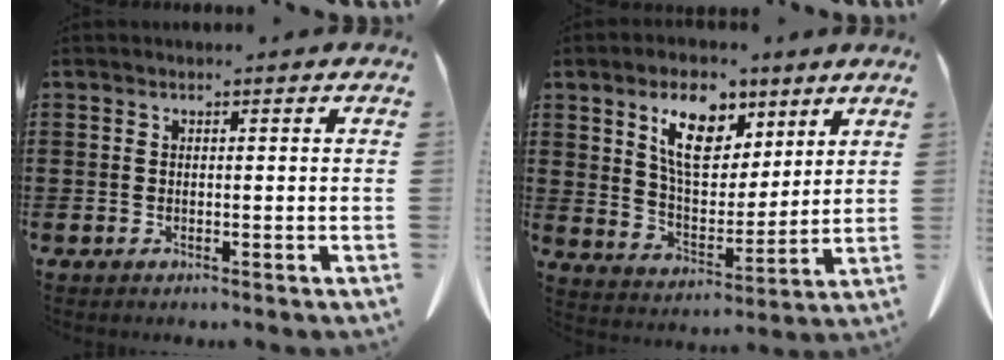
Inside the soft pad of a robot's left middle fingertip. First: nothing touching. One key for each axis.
{"total": 10.0, "fx": 5.9, "fy": 5.6, "fz": 5.9, "tx": -0.109, "ty": -0.012, "tz": 0.105}